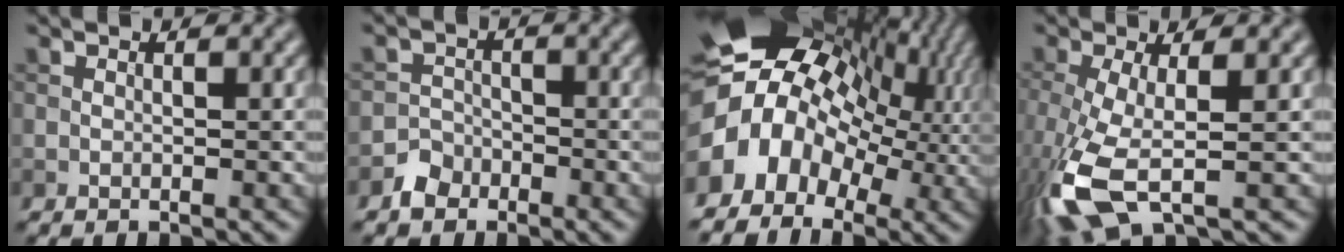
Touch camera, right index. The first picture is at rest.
{"total": 2.2, "force": [-1.5, 1.5, 0.3], "torque": [0.002, 0.009, -0.032]}
{"total": 15.2, "force": [0.5, 11.3, 10.1], "torque": [-0.176, 0.007, 0.015]}
{"total": 7.5, "force": [-2.7, 2.5, 6.5], "torque": [-0.168, -0.019, -0.056]}